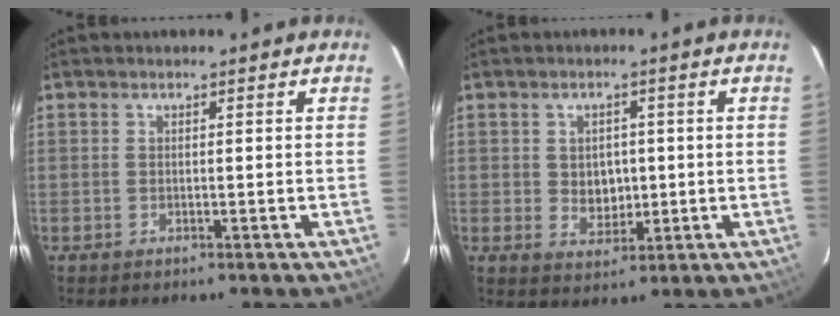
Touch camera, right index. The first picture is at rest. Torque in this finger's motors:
{"motor_torque": [0.08, 0.09, 0.08, 0.02]}